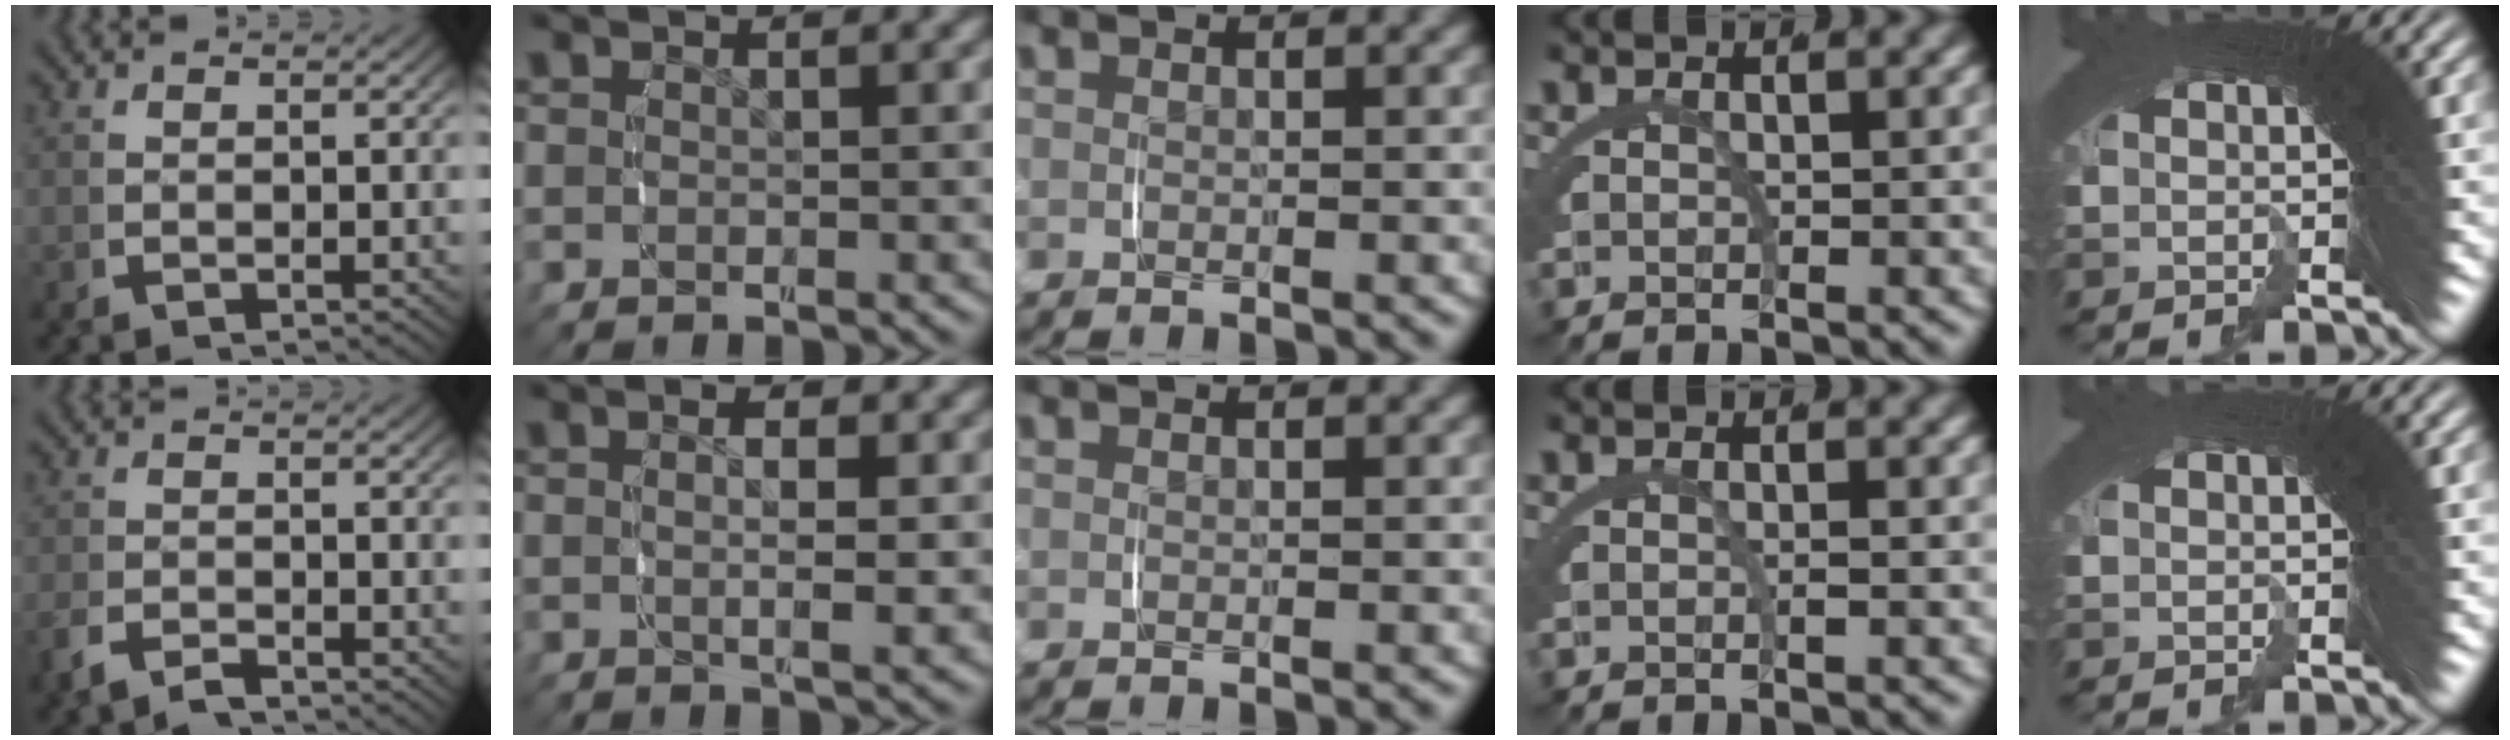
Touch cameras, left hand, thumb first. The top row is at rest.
{"thumb": {"total": 2.0, "force": [-1.8, 0.7, 0.7], "torque": [-0.014, -0.008, -0.035]}, "index": {"total": 2.6, "force": [0.3, 0.3, 2.6], "torque": [-0.032, -0.003, 0.005]}, "ring": {"total": 0.5, "force": [-0.2, 0.0, 0.5], "torque": [-0.007, 0.002, -0.005]}, "little": {"total": 0.5, "force": [-0.5, -0.2, -0.2], "torque": [0.007, 0.000, -0.010]}}